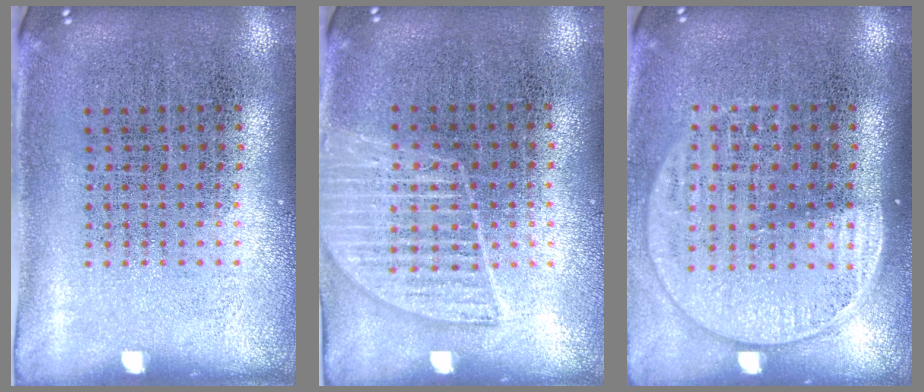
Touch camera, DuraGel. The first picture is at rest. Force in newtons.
{"total": 1.4, "press": 1.3, "slide": 0.6}
{"total": 1.5, "press": 1.3, "slide": 0.8}